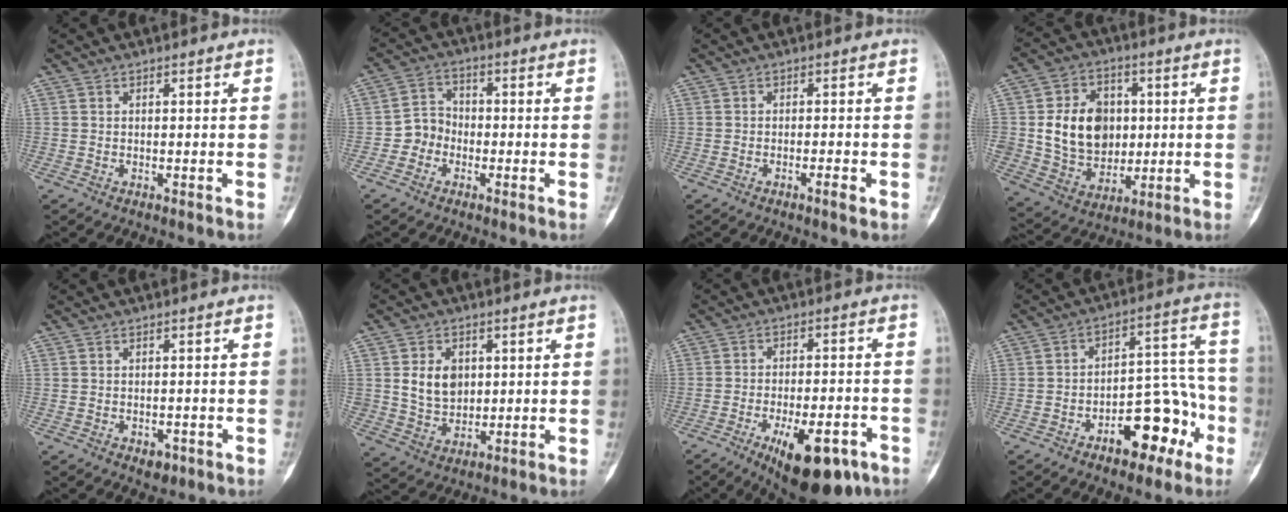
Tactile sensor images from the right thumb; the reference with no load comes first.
{"total": 5.2, "force": [-1.9, 4.5, 1.7], "torque": [-0.005, 0.020, -0.046]}
{"total": 2.1, "force": [-1.0, 0.4, 1.8], "torque": [-0.031, 0.000, -0.019]}
{"total": 15.6, "force": [1.6, 12.3, 9.5], "torque": [-0.119, -0.001, 0.040]}
{"total": 2.4, "force": [-1.1, 1.6, 1.4], "torque": [-0.010, 0.004, -0.007]}
{"total": 8.1, "force": [1.7, 6.2, 4.9], "torque": [-0.059, -0.012, 0.040]}
{"total": 15.9, "force": [-8.4, 6.2, 12.0], "torque": [-0.150, 0.033, -0.114]}
{"total": 15.0, "force": [-6.8, 7.6, 10.9], "torque": [-0.115, 0.070, -0.095]}